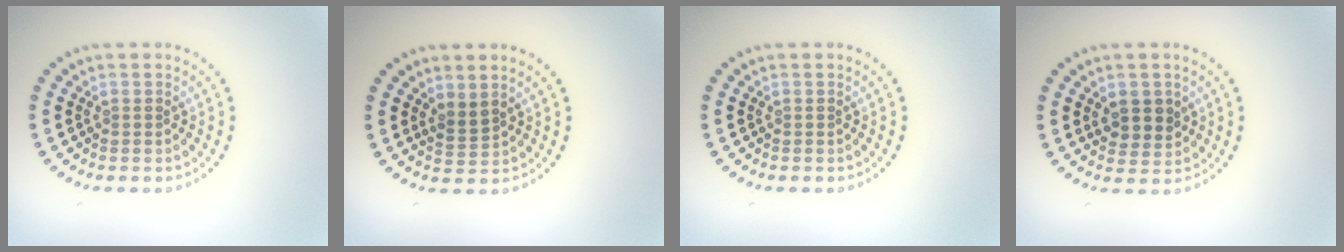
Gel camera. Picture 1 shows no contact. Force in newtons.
{"total": 1.7, "press": 1.2, "slide": 1.2}
{"total": 0.0}
{"total": 2.7, "press": 2.5, "slide": 0.9}